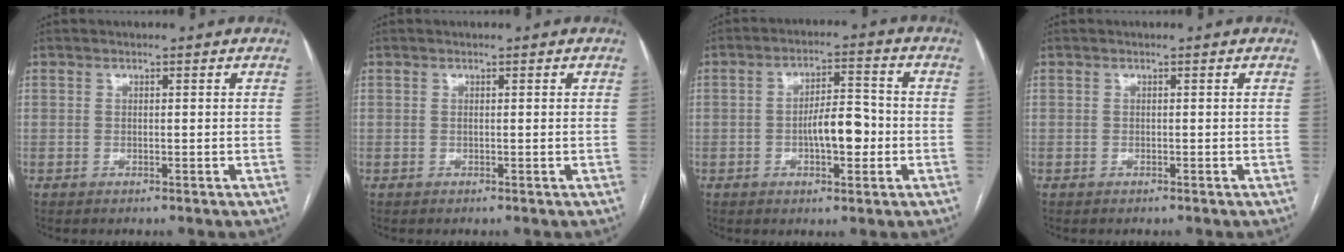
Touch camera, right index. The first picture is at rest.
{"total": 0.0}
{"total": 7.1, "force": [-1.4, 2.5, 6.5], "torque": [-0.111, 0.014, -0.021]}
{"total": 0.0}